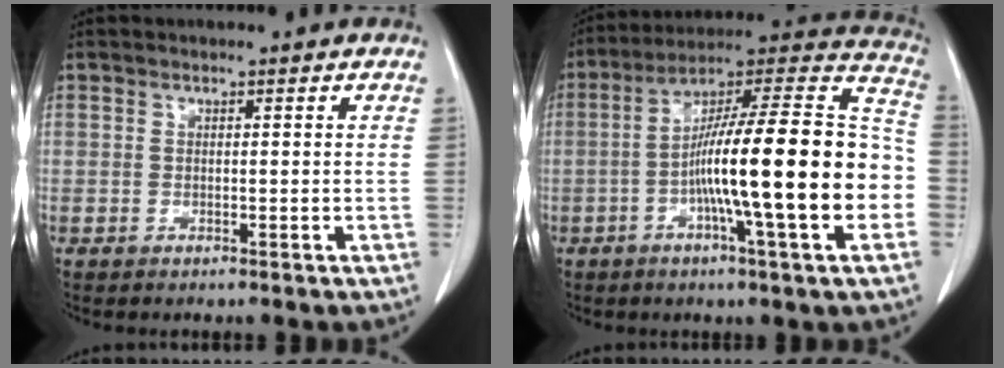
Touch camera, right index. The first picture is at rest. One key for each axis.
{"total": 23.8, "fx": -4.6, "fy": 1.5, "fz": 23.3, "tx": -0.311, "ty": 0.019, "tz": -0.078}